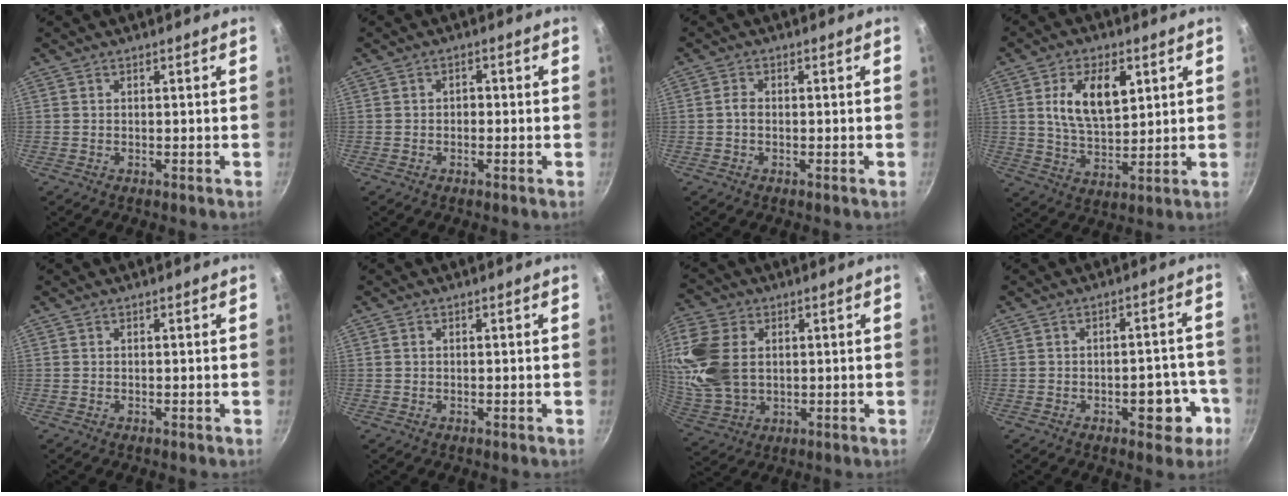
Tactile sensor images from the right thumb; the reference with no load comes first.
{"total": 1.6, "force": [-0.3, 1.2, 0.9], "torque": [-0.008, 0.008, -0.007]}
{"total": 1.8, "force": [-0.2, 1.3, 1.3], "torque": [-0.023, 0.008, -0.006]}
{"total": 12.3, "force": [3.7, 6.9, 9.5], "torque": [-0.145, -0.014, 0.066]}
{"total": 0.0}
{"total": 0.6, "force": [0.1, 0.5, 0.3], "torque": [-0.004, 0.004, 0.001]}
{"total": 14.5, "force": [2.5, 10.0, 10.1], "torque": [-0.203, -0.011, 0.058]}
{"total": 7.7, "force": [-3.4, 4.0, 5.7], "torque": [-0.035, 0.029, -0.039]}